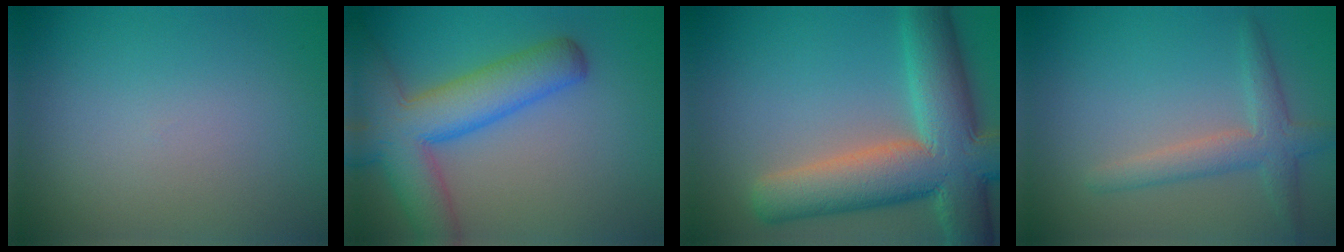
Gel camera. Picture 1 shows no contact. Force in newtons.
{"total": 7.7, "press": 7.7, "slide": 0.7}
{"total": 11.8, "press": 11.7, "slide": 0.8}
{"total": 3.2, "press": 3.2, "slide": 0.2}